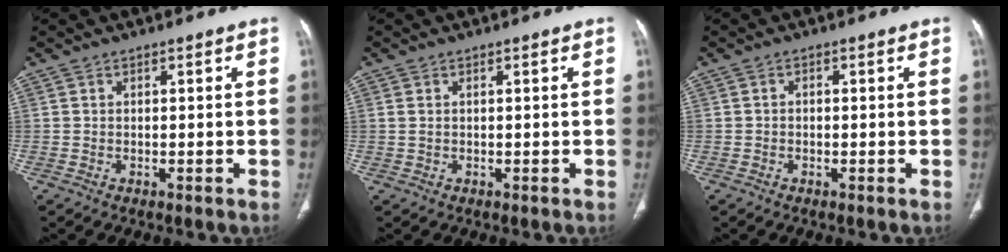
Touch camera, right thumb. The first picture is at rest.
{"total": 0.8, "force": [0.2, 0.4, 0.6], "torque": [-0.020, 0.011, 0.012]}
{"total": 0.6, "force": [-0.2, 0.5, 0.3], "torque": [-0.003, 0.002, -0.007]}